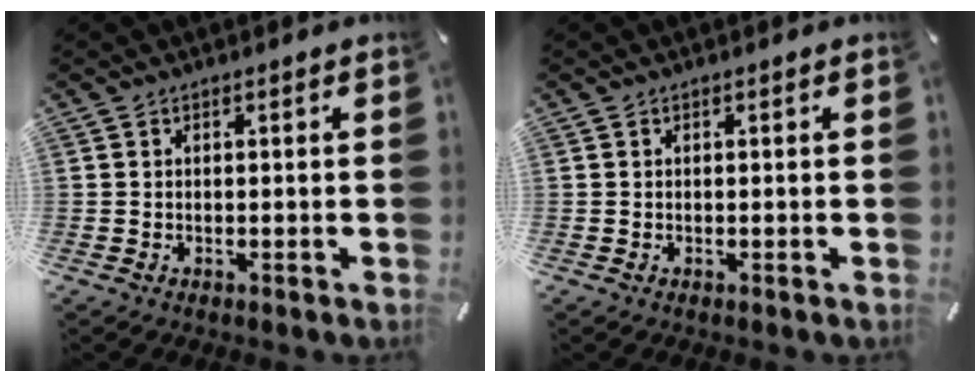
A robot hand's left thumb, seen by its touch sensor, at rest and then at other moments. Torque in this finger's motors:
{"motor_torque": [-0.02, 0.04, -0.01, -0.01, 0.00]}